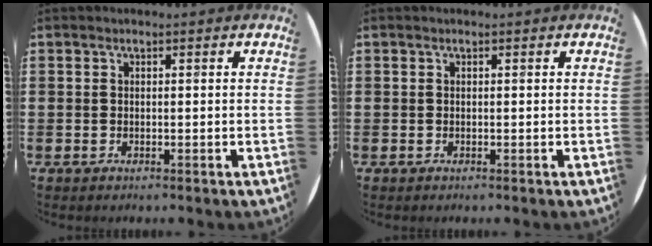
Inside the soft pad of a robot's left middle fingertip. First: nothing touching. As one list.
[{"total": 0.0}]